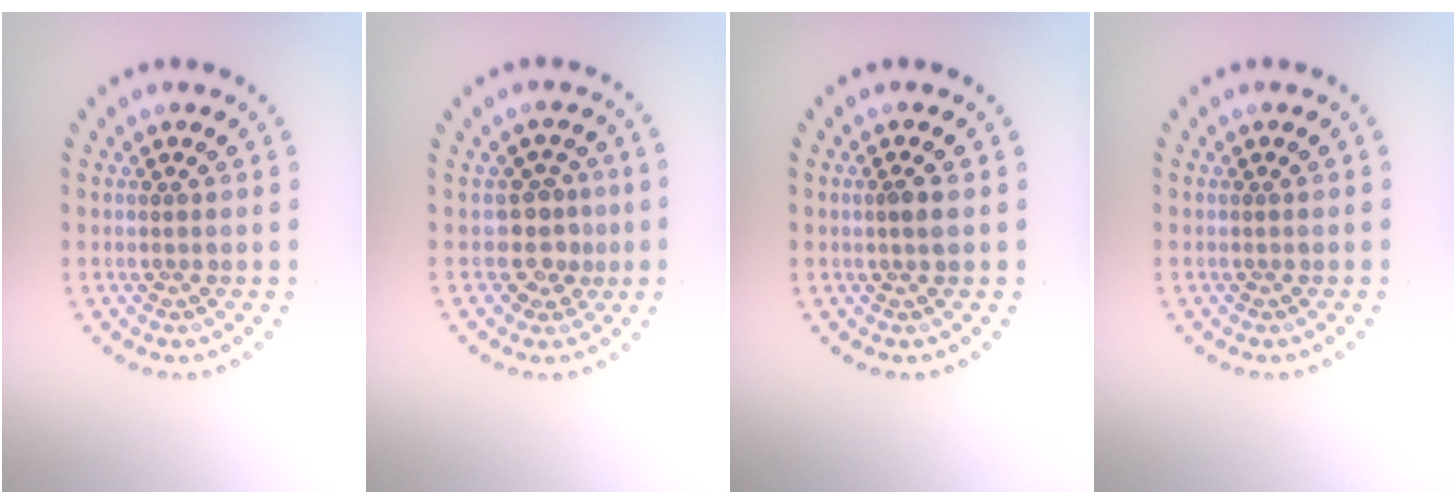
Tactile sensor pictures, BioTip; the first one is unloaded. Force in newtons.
{"total": 2.6, "press": 2.1, "slide": 1.7}
{"total": 1.3, "press": 1.1, "slide": 0.6}
{"total": 0.0}